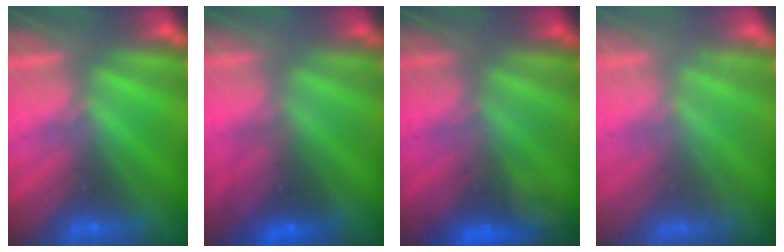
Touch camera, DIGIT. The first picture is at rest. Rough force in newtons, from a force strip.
{"total": 2.8}
{"total": 4.7}
{"total": 2.4}